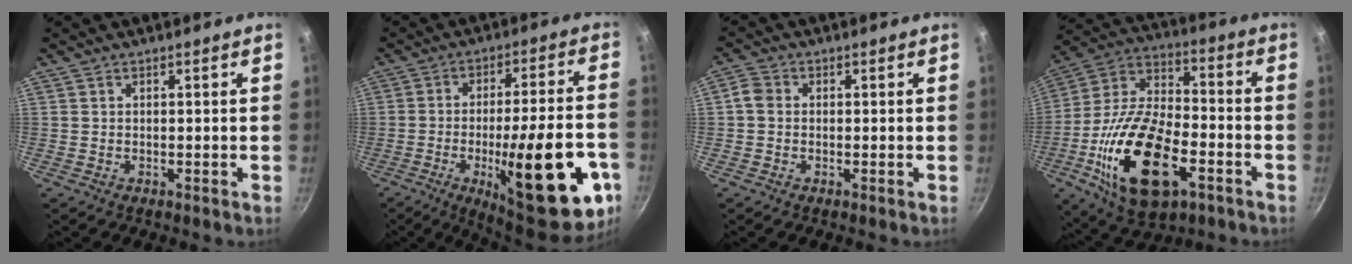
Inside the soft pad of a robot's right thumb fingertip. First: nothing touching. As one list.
[{"total": 25.3, "force": [-8.9, 7.3, 22.6], "torque": [-0.285, 0.026, -0.116]}, {"total": 2.9, "force": [-0.1, 2.5, 1.4], "torque": [-0.027, 0.008, -0.012]}, {"total": 24.4, "force": [-8.0, 12.7, 19.1], "torque": [-0.356, 0.027, -0.144]}]